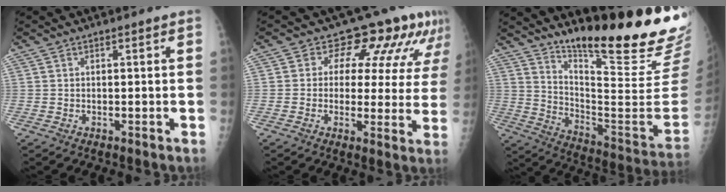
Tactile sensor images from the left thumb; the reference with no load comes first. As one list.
[{"total": 12.6, "force": [8.0, 7.2, 6.5], "torque": [-0.036, -0.031, 0.081]}, {"total": 27.2, "force": [20.9, 3.2, 17.2], "torque": [-0.238, -0.165, 0.299]}]